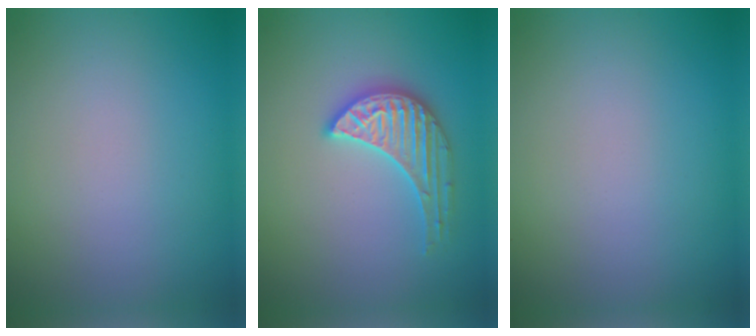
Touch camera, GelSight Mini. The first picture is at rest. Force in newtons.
{"total": 3.5, "press": 3.5, "slide": 0.4}
{"total": 0.0}